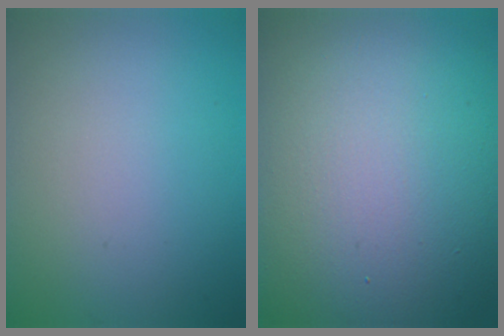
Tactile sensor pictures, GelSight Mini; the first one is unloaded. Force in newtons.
{"total": 20.4, "press": 20.3, "slide": 1.5}